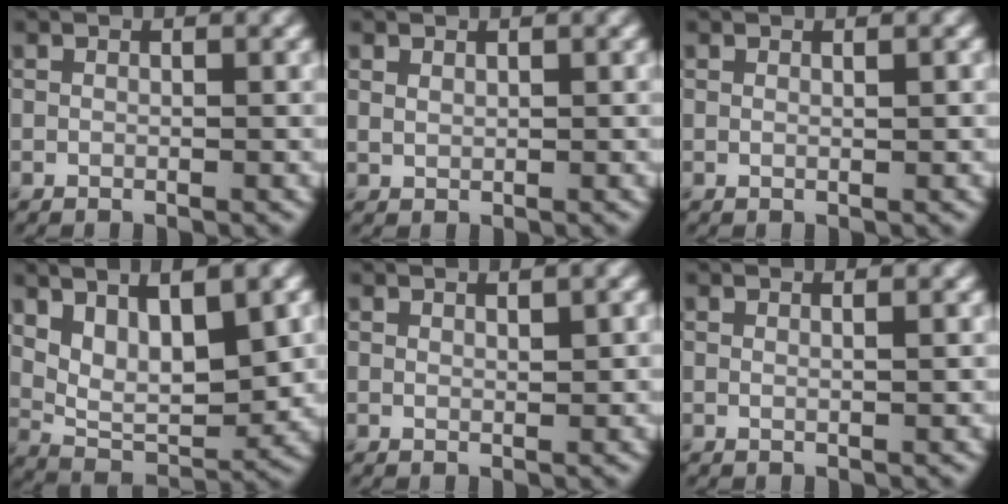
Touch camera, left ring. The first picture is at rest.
{"total": 0.8, "force": [0.6, 0.4, 0.3], "torque": [-0.010, -0.001, 0.016]}
{"total": 0.7, "force": [0.3, 0.2, 0.6], "torque": [-0.004, 0.001, 0.003]}
{"total": 7.4, "force": [2.7, 3.4, 6.0], "torque": [-0.111, -0.010, 0.050]}
{"total": 1.0, "force": [0.7, 0.1, 0.6], "torque": [-0.010, 0.001, 0.013]}
{"total": 1.2, "force": [0.5, 0.5, 0.9], "torque": [-0.006, 0.001, -0.002]}